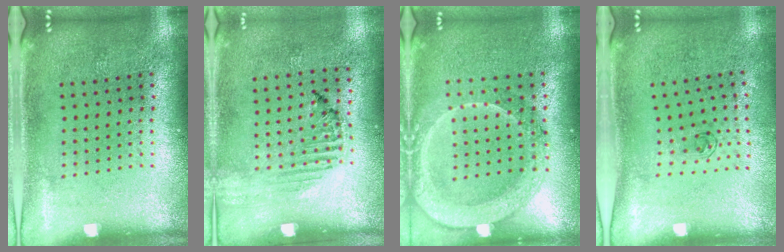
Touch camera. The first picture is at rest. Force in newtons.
{"total": 1.2, "press": 1.2, "slide": 0.2}
{"total": 2.0, "press": 1.8, "slide": 0.7}
{"total": 0.7, "press": 0.2, "slide": 0.6}